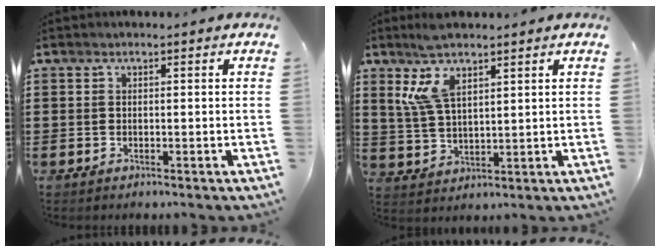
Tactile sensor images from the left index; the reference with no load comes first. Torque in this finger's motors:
{"motor_torque": [1.78, -0.36, 0.56, 0.21]}